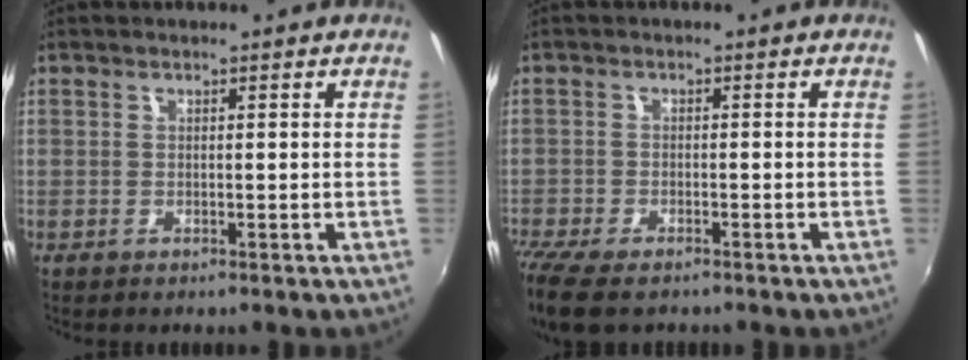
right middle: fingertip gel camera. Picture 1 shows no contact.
{"total": 9.3, "force": [-7.2, 3.0, 5.0], "torque": [-0.130, -0.046, -0.135]}